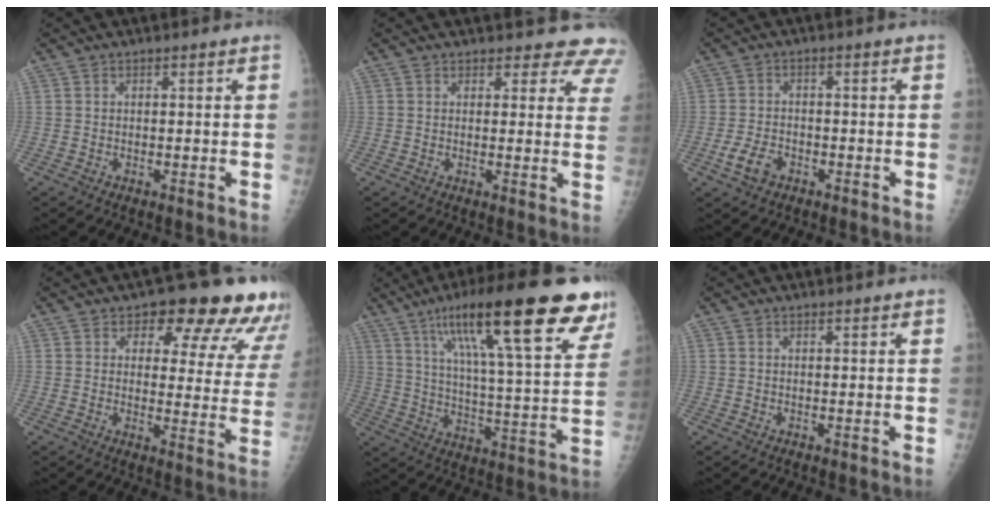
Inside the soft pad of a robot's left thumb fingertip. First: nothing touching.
{"total": 8.3, "force": [7.5, 3.5, 0.8], "torque": [0.048, -0.034, 0.055]}
{"total": 4.3, "force": [-2.2, 2.7, 2.5], "torque": [-0.048, 0.012, -0.038]}
{"total": 16.1, "force": [12.3, 7.2, 7.6], "torque": [-0.028, -0.062, 0.128]}
{"total": 26.7, "force": [15.6, 5.6, 20.9], "torque": [-0.300, -0.030, 0.241]}
{"total": 0.8, "force": [0.7, 0.2, 0.3], "torque": [-0.004, -0.002, 0.012]}